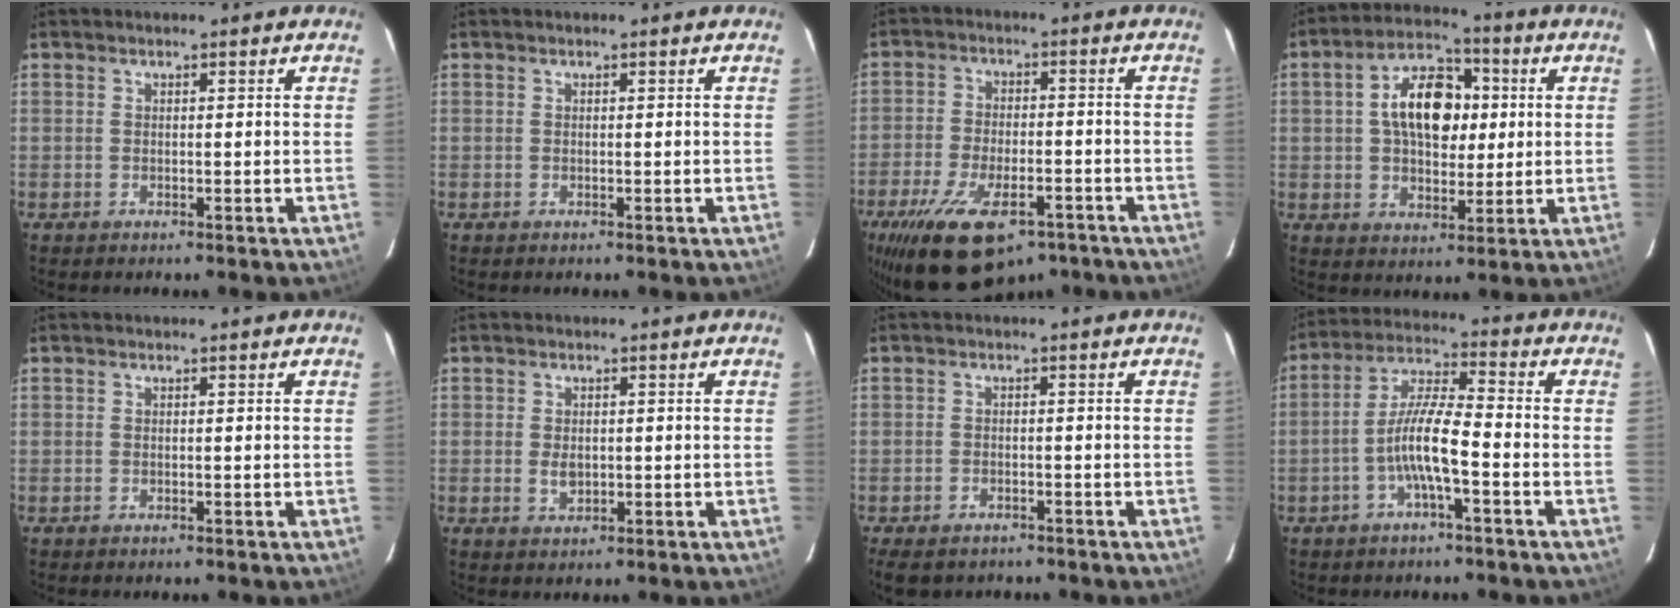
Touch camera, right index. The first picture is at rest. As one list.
[{"total": 0.0}, {"total": 18.2, "force": [-12.4, 7.8, 10.8], "torque": [-0.227, -0.031, -0.196]}, {"total": 11.4, "force": [1.9, 7.3, 8.6], "torque": [-0.147, 0.034, 0.031]}, {"total": 0.0}, {"total": 2.5, "force": [-0.2, 1.7, 1.7], "torque": [-0.031, -0.001, -0.002]}, {"total": 6.0, "force": [-5.0, 2.8, 1.6], "torque": [-0.052, -0.016, -0.078]}, {"total": 8.3, "force": [-3.3, 1.0, 7.6], "torque": [-0.160, 0.011, -0.064]}]